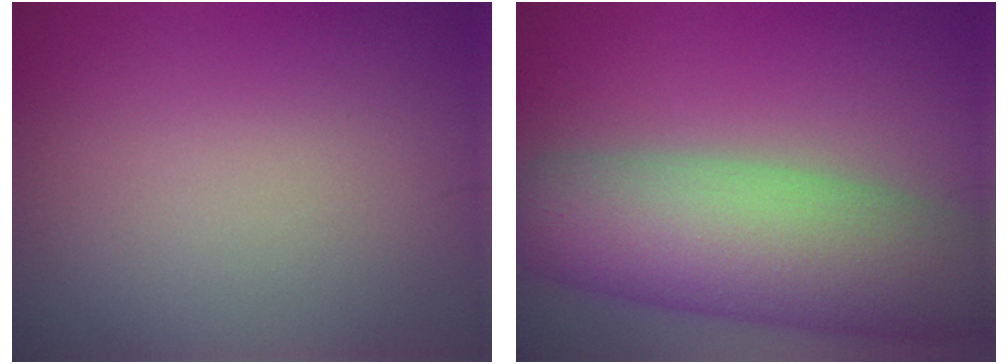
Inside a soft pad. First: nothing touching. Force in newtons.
{"total": 11.6, "press": 11.6, "slide": 0.8}